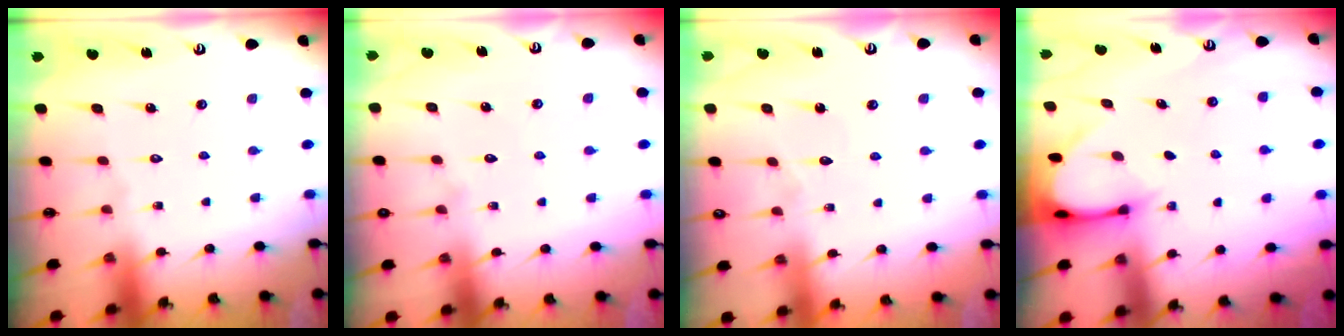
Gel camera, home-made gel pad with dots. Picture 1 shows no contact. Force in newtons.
{"total": 5.7, "press": 5.7, "slide": 0.7}
{"total": 3.2, "press": 3.1, "slide": 0.4}
{"total": 2.8, "press": 2.8, "slide": 0.3}